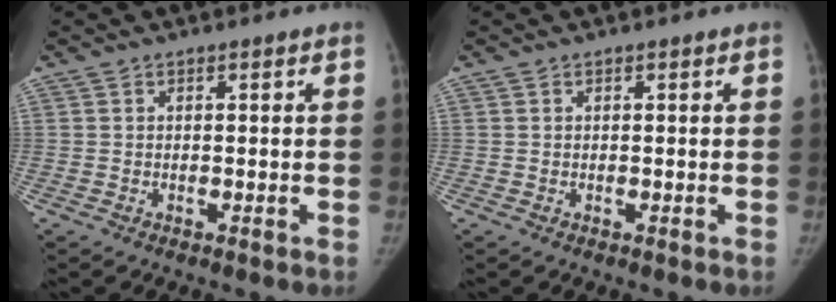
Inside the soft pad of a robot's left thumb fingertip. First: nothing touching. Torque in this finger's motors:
{"motor_torque": [-0.12, 0.14, 0.20, 0.00, 0.02]}